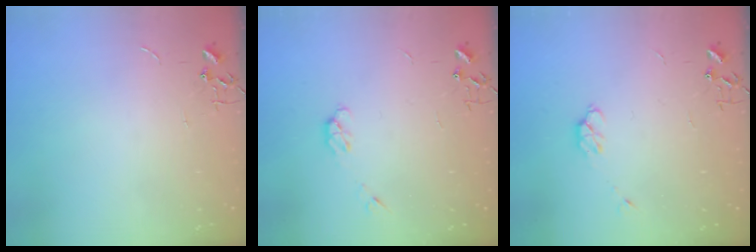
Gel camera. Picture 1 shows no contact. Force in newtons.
{"total": 4.0, "press": 3.9, "slide": 0.9}
{"total": 5.1, "press": 5.0, "slide": 1.0}